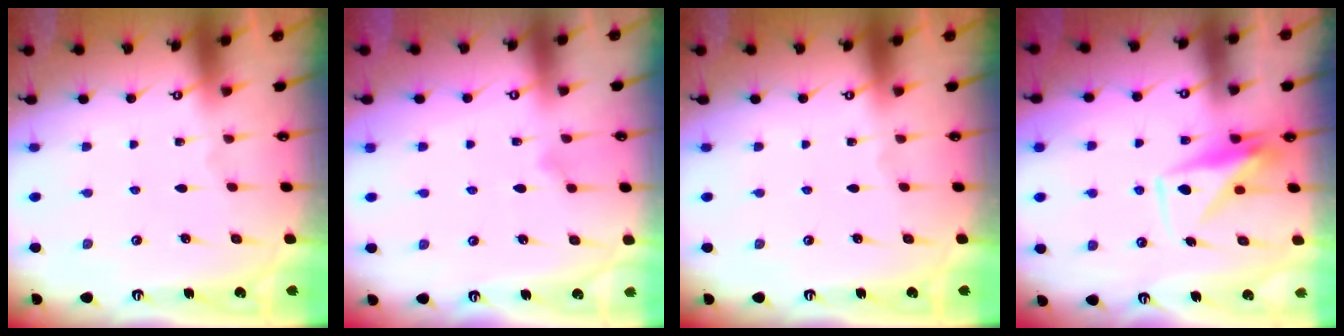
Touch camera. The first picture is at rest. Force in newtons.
{"total": 6.8, "press": 6.5, "slide": 1.8}
{"total": 0.0}
{"total": 9.6, "press": 9.6, "slide": 0.3}